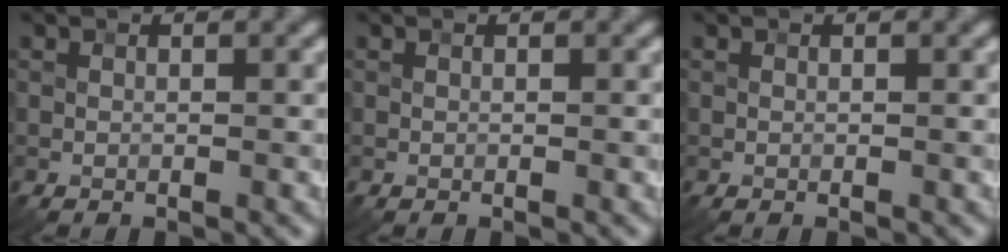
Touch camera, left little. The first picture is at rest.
{"total": 0.0}
{"total": 0.0}